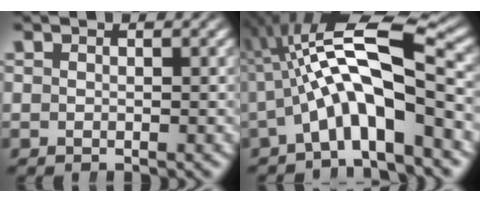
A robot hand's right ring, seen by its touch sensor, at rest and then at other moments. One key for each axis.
{"total": 9.1, "fx": 0.8, "fy": 3.8, "fz": 8.3, "tx": -0.145, "ty": 0.000, "tz": 0.015}